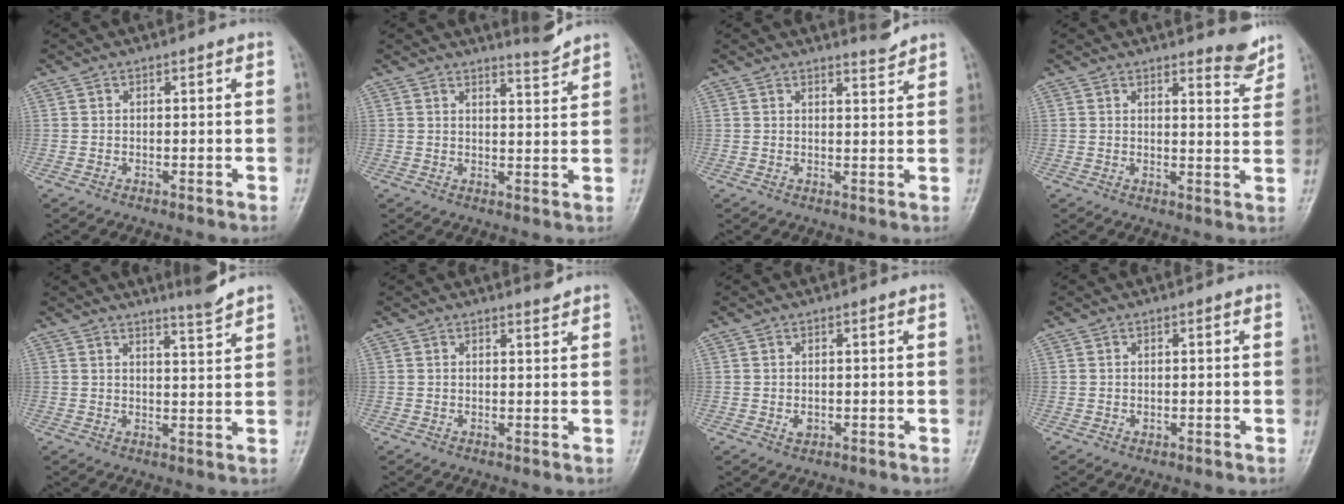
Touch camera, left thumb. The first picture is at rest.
{"total": 3.4, "force": [3.3, -0.3, 0.8], "torque": [-0.008, -0.038, 0.055]}
{"total": 2.4, "force": [2.4, 0.0, 0.4], "torque": [0.000, -0.026, 0.038]}
{"total": 4.6, "force": [4.2, 1.1, 1.6], "torque": [-0.007, -0.042, 0.050]}
{"total": 4.2, "force": [3.8, -0.2, 1.8], "torque": [-0.025, -0.038, 0.062]}
{"total": 1.5, "force": [1.4, 0.1, 0.4], "torque": [-0.002, -0.014, 0.022]}
{"total": 1.5, "force": [-0.1, 1.1, 1.0], "torque": [-0.007, -0.001, 0.004]}
{"total": 0.5, "force": [0.0, 0.4, 0.3], "torque": [0.001, 0.000, 0.004]}